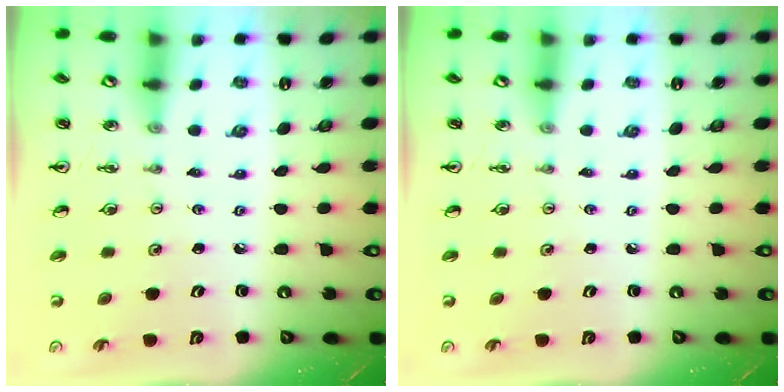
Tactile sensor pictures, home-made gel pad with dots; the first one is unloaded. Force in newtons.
{"total": 0.0}